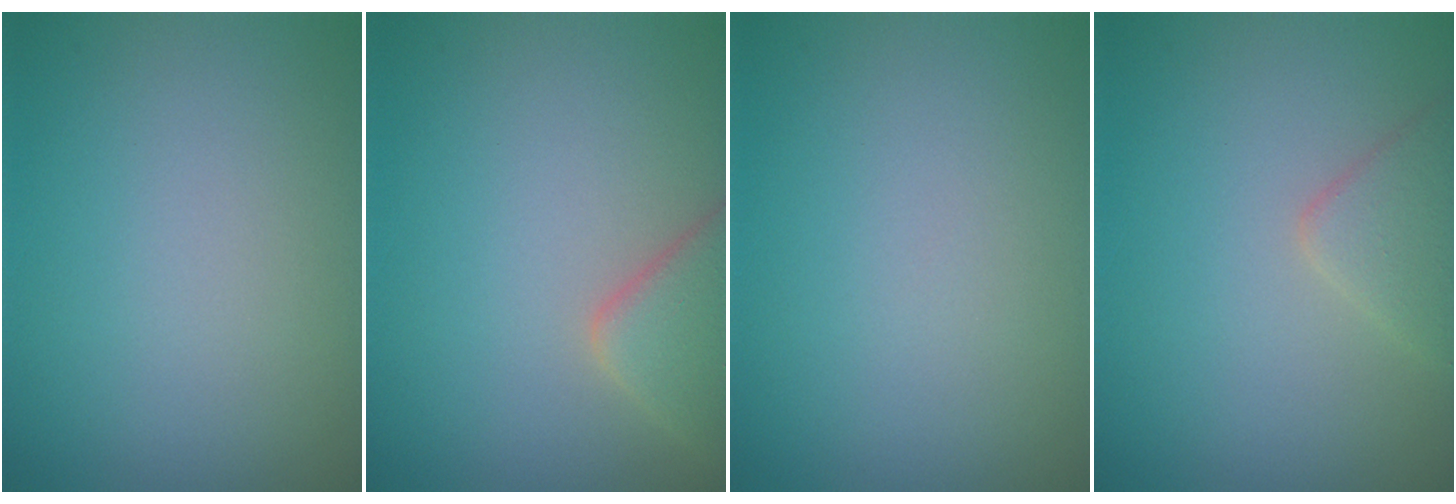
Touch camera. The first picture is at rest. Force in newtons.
{"total": 4.1, "press": 4.1, "slide": 0.2}
{"total": 0.0}
{"total": 2.2, "press": 2.2, "slide": 0.2}